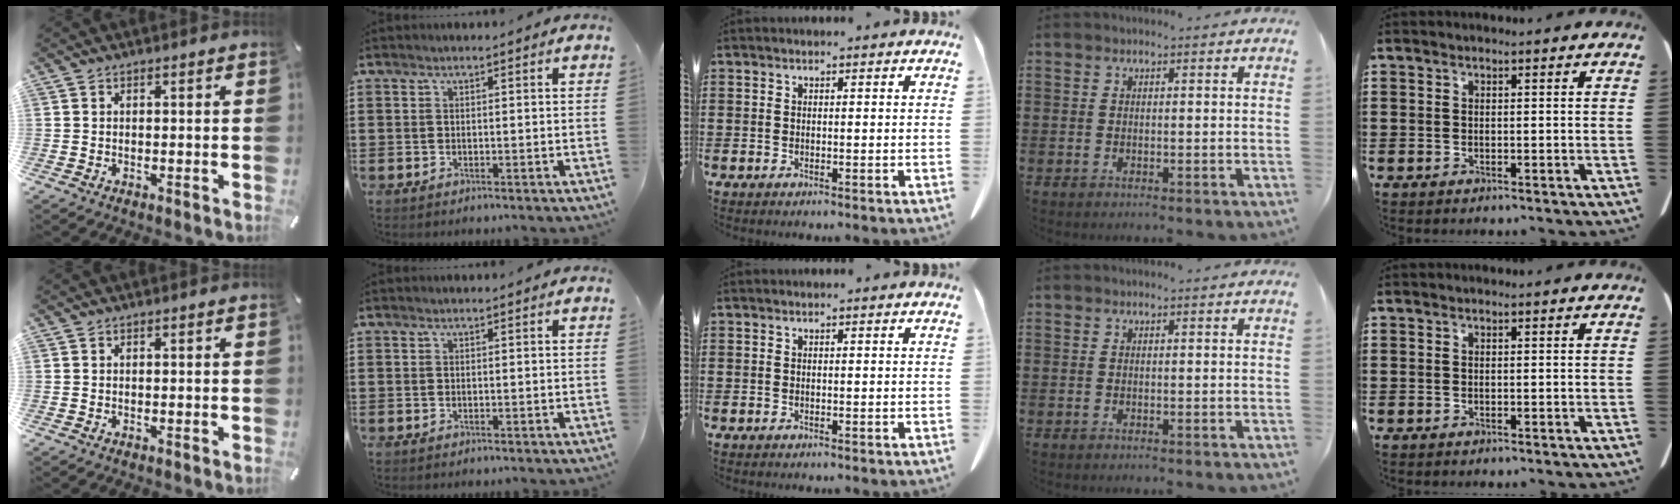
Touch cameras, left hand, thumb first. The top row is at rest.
{}